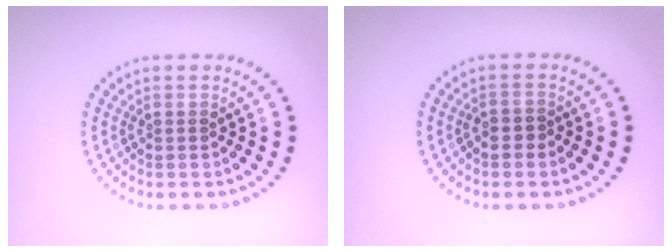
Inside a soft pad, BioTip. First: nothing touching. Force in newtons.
{"total": 1.0, "press": 0.8, "slide": 0.5}